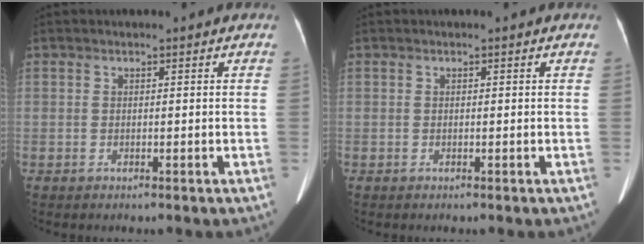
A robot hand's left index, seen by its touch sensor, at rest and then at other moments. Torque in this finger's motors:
{"motor_torque": [0.00, 0.00, 0.00, 0.00]}